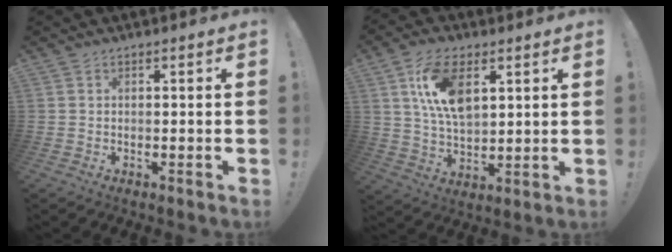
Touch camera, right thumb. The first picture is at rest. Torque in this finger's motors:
{"motor_torque": [2.05, 2.96, 0.91, -0.58, 0.31]}